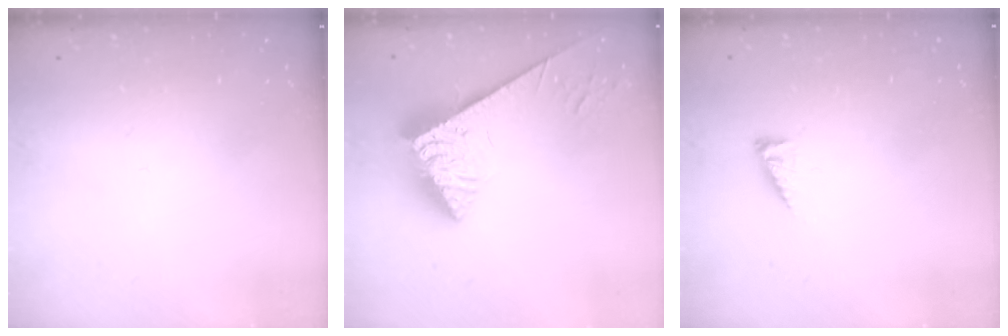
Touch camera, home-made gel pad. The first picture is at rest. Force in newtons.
{"total": 6.3, "press": 6.2, "slide": 1.2}
{"total": 3.1, "press": 3.0, "slide": 0.6}